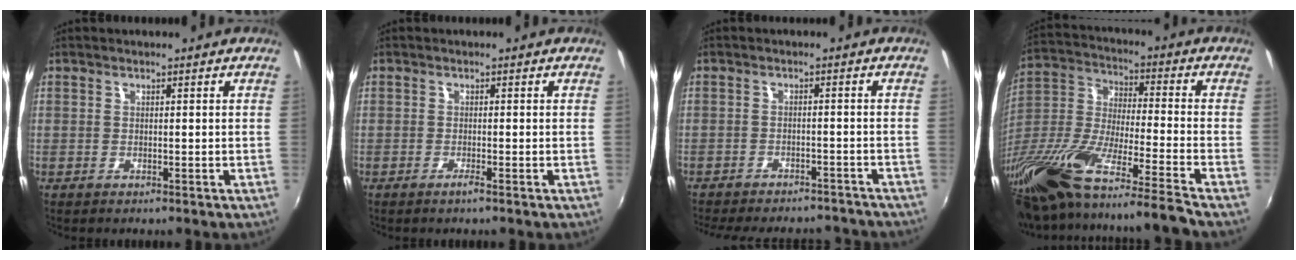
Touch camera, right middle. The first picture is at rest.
{"total": 0.9, "force": [-0.7, -0.2, 0.6], "torque": [-0.013, -0.003, -0.016]}
{"total": 16.9, "force": [-14.7, 5.4, 6.2], "torque": [-0.137, -0.001, -0.185]}
{"total": 24.2, "force": [-17.9, 0.6, 16.3], "torque": [-0.274, -0.067, -0.316]}